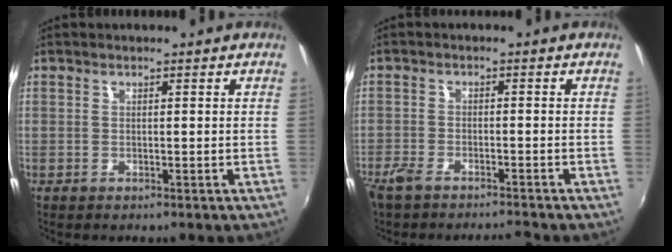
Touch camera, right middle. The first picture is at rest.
{"total": 5.4, "force": [-4.7, 1.1, 2.3], "torque": [-0.065, -0.013, -0.090]}